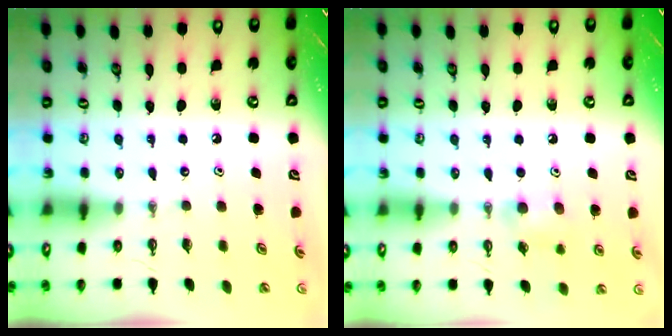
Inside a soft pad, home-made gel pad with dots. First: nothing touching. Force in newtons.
{"total": 7.2, "press": 7.0, "slide": 1.9}